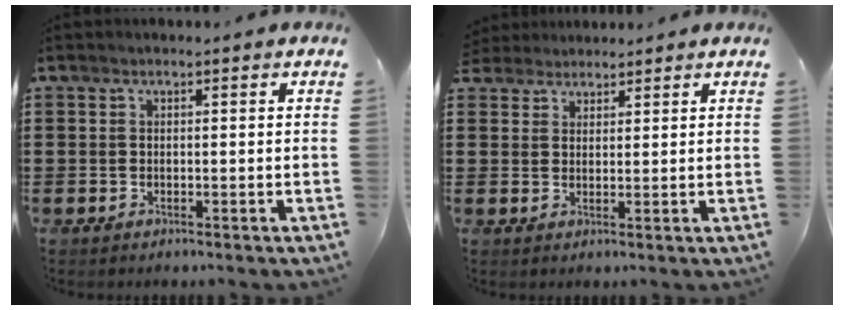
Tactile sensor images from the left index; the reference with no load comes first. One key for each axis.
{"total": 2.2, "fx": 2.0, "fy": 0.9, "fz": -0.3, "tx": -0.005, "ty": 0.003, "tz": 0.039}